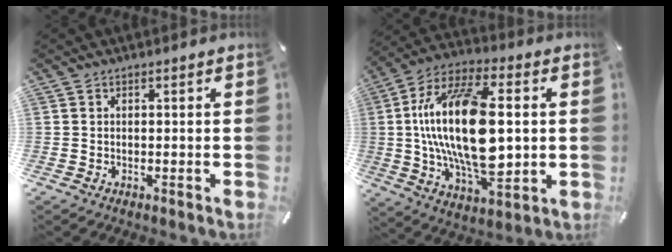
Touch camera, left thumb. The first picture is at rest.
{"total": 24.1, "force": [1.6, 11.7, 21.0], "torque": [-0.428, -0.013, 0.024]}